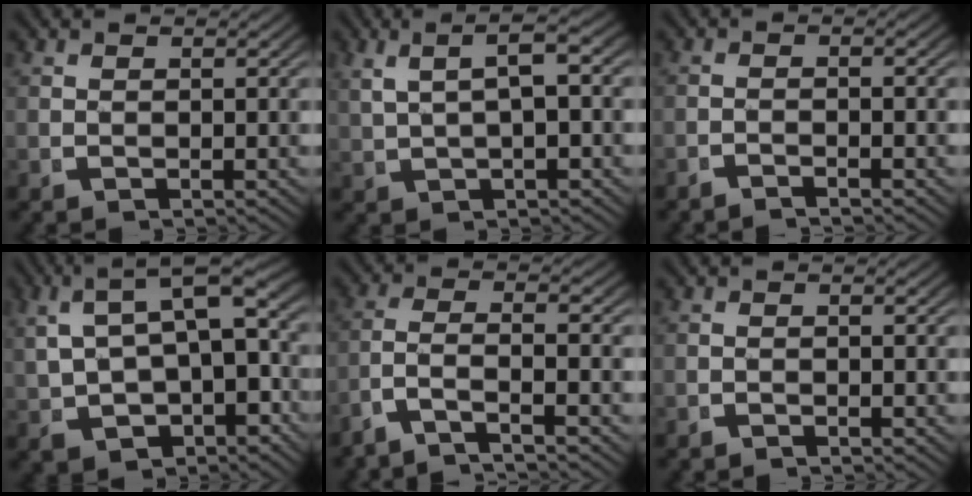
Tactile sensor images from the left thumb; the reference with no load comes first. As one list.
[{"total": 5.8, "force": [2.4, 2.2, 4.8], "torque": [-0.069, 0.026, 0.039]}, {"total": 1.4, "force": [-1.4, 0.1, 0.3], "torque": [-0.001, 0.001, -0.031]}, {"total": 10.6, "force": [2.1, 6.4, 8.1], "torque": [-0.123, 0.011, 0.036]}, {"total": 6.4, "force": [-3.2, 3.1, 4.6], "torque": [-0.124, -0.030, -0.047]}, {"total": 0.7, "force": [-0.7, 0.1, 0.0], "torque": [0.002, 0.000, -0.016]}]